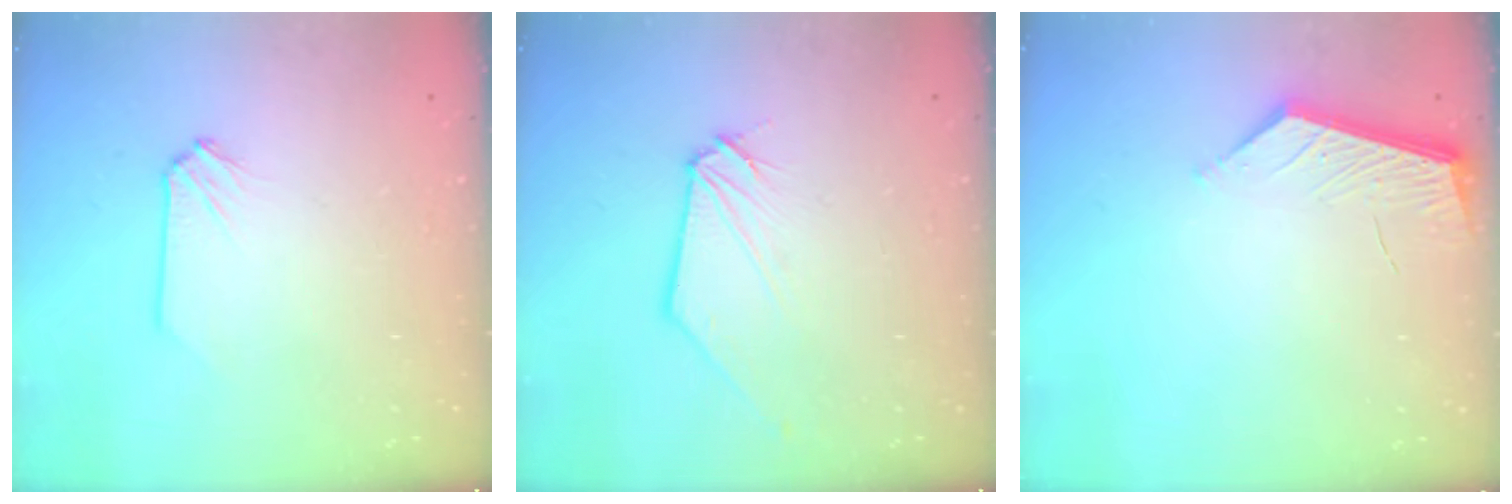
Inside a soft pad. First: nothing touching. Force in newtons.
{"total": 0.5, "press": 0.5, "slide": 0.1}
{"total": 4.3, "press": 4.3, "slide": 0.5}